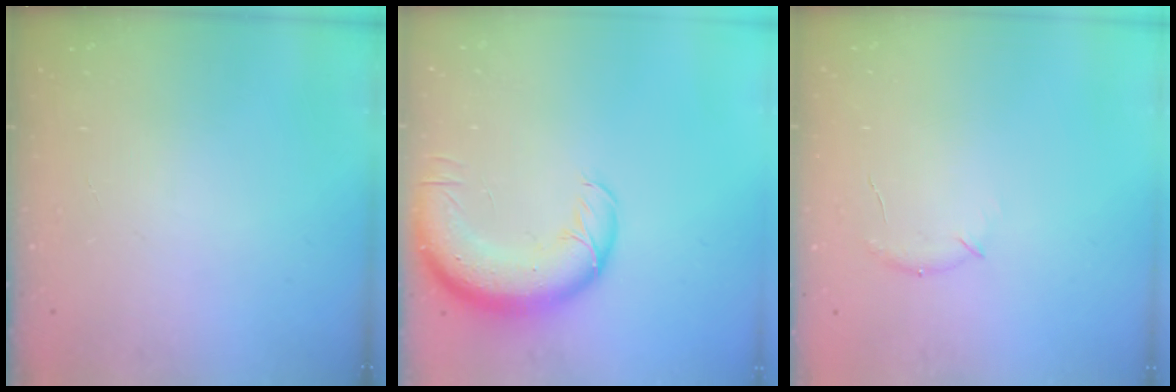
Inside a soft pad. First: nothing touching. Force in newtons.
{"total": 14.5, "press": 14.1, "slide": 3.5}
{"total": 6.9, "press": 6.7, "slide": 1.8}